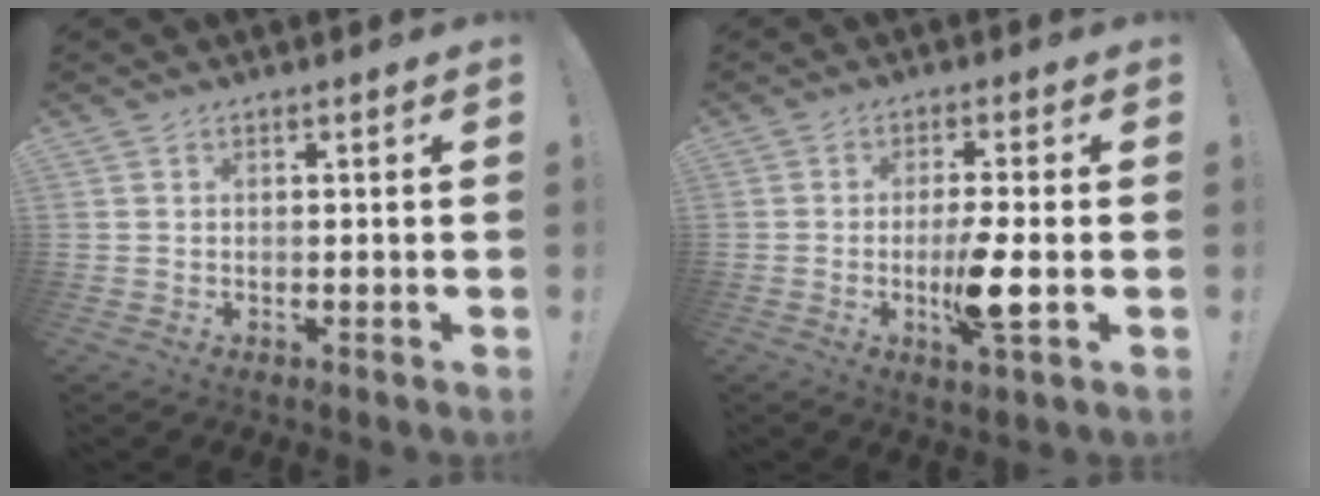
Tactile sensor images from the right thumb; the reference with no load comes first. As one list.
[{"total": 8.8, "force": [-2.2, 0.7, 8.5], "torque": [-0.151, -0.011, -0.041]}]